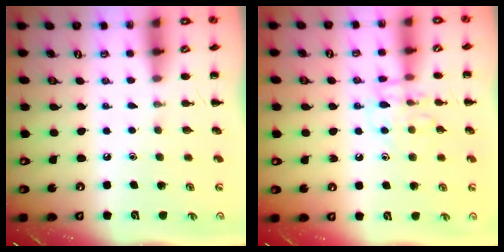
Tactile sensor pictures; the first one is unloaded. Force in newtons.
{"total": 9.5, "press": 9.5, "slide": 0.4}